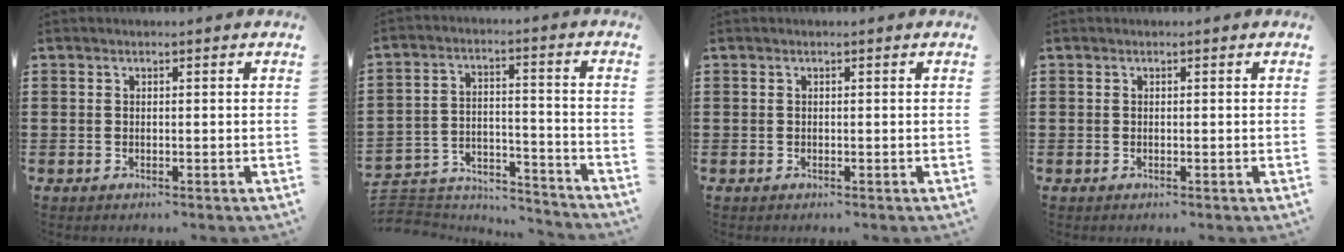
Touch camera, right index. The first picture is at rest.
{"total": 5.5, "force": [-5.4, 0.9, 0.6], "torque": [-0.025, 0.004, -0.112]}
{"total": 0.0}
{"total": 0.0}